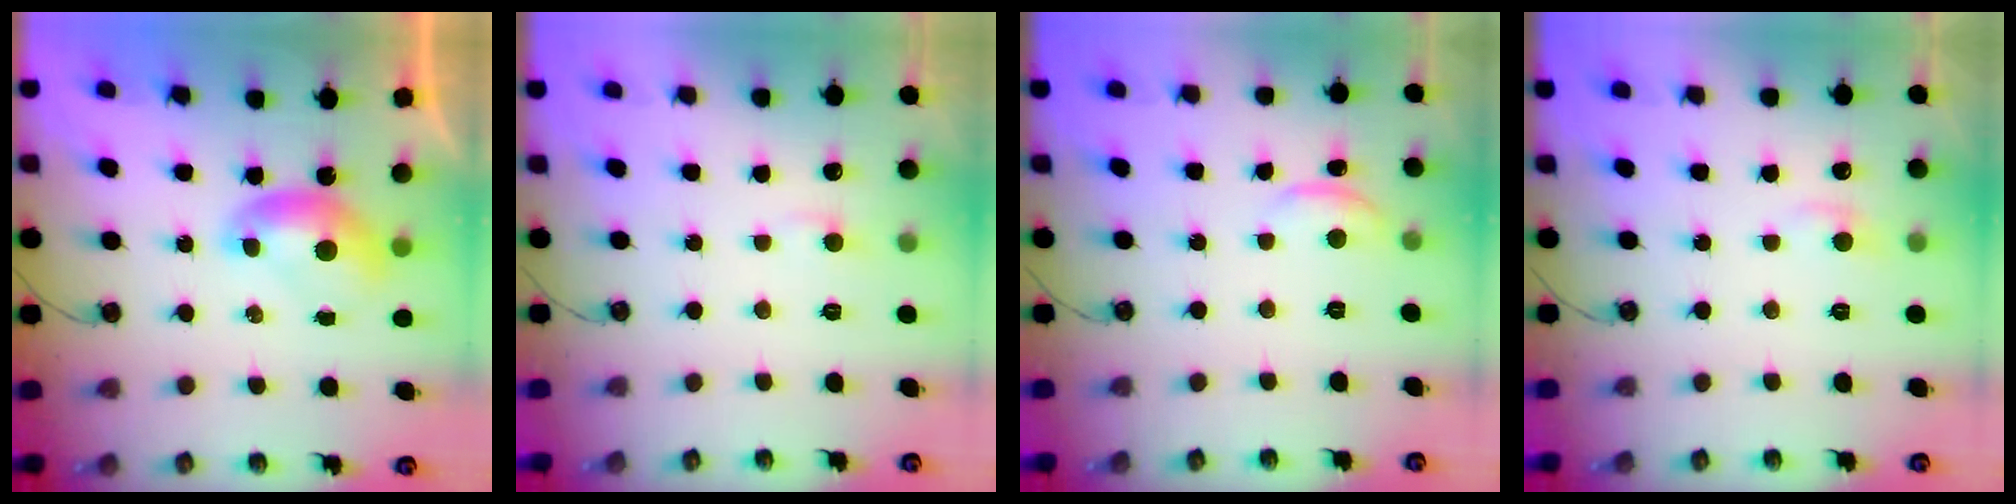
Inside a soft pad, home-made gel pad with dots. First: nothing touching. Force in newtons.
{"total": 1.6, "press": 1.5, "slide": 0.5}
{"total": 0.6, "press": 0.0, "slide": 0.6}
{"total": 1.5, "press": 1.2, "slide": 0.9}